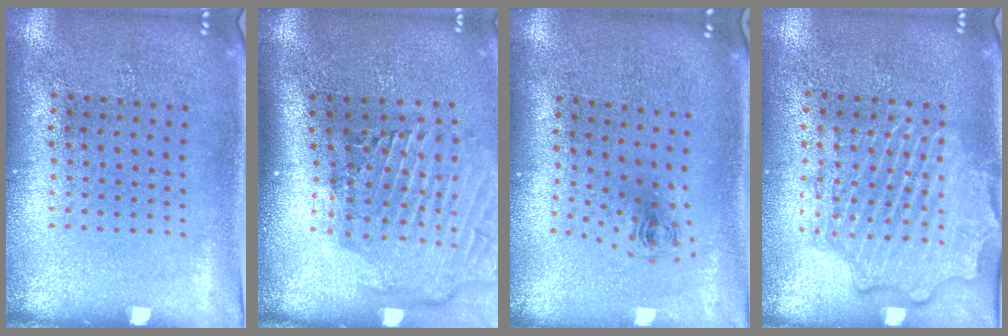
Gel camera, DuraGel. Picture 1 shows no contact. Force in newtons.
{"total": 2.9, "press": 2.1, "slide": 2.0}
{"total": 0.8, "press": 0.4, "slide": 0.7}
{"total": 2.2, "press": 2.2, "slide": 0.2}